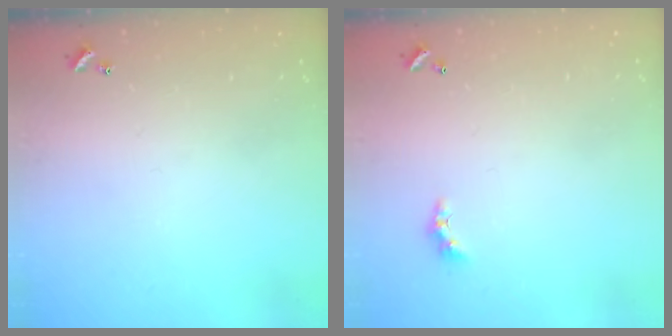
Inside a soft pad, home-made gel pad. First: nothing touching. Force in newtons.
{"total": 1.3, "press": 1.2, "slide": 0.6}